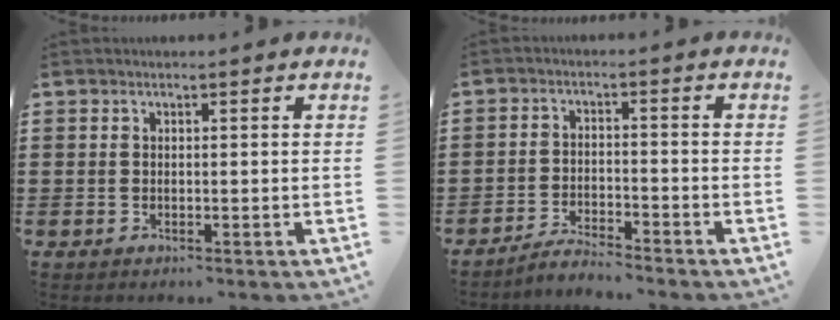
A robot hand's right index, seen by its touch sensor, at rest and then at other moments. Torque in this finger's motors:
{"motor_torque": [0.02, 1.05, -1.05, -0.06]}